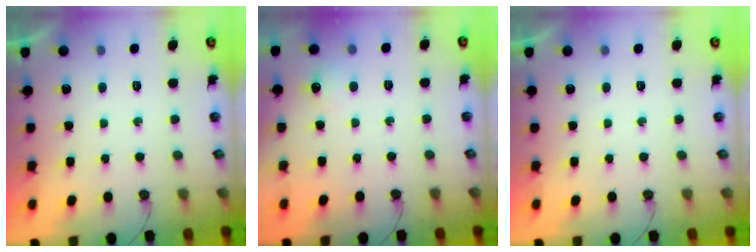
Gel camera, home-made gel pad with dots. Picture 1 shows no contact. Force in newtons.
{"total": 5.7, "press": 5.6, "slide": 0.8}
{"total": 0.0}